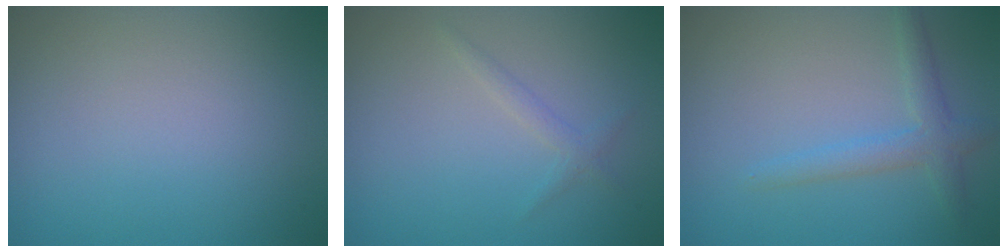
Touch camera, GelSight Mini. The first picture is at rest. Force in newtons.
{"total": 1.1, "press": 1.1, "slide": 0.0}
{"total": 2.5, "press": 2.5, "slide": 0.1}